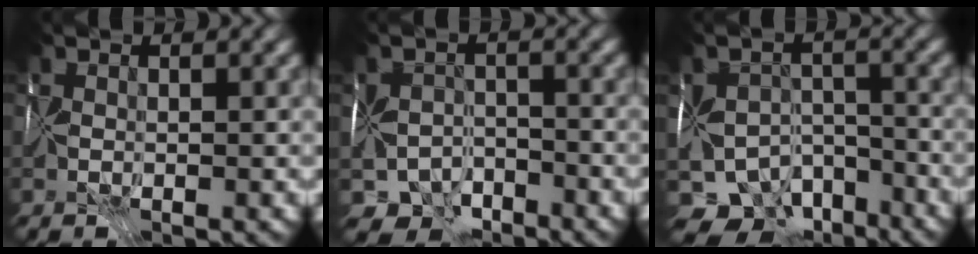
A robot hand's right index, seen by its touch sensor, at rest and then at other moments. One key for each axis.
{"total": 4.9, "fx": -3.7, "fy": 3.0, "fz": 1.4, "tx": -0.013, "ty": -0.006, "tz": -0.069}
{"total": 8.4, "fx": -6.4, "fy": 4.7, "fz": 3.0, "tx": -0.036, "ty": -0.007, "tz": -0.096}